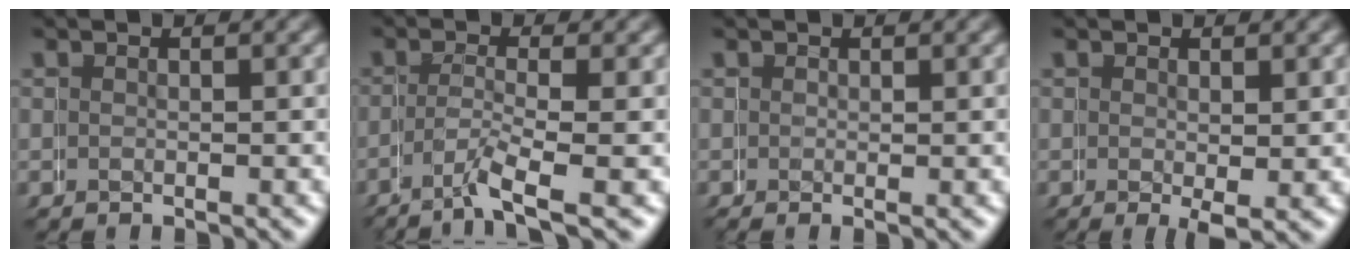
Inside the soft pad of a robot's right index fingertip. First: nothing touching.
{"total": 4.2, "force": [-2.8, 0.8, 3.0], "torque": [-0.058, -0.010, -0.047]}
{"total": 0.0}
{"total": 1.3, "force": [0.0, 0.2, 1.3], "torque": [-0.016, -0.010, 0.003]}